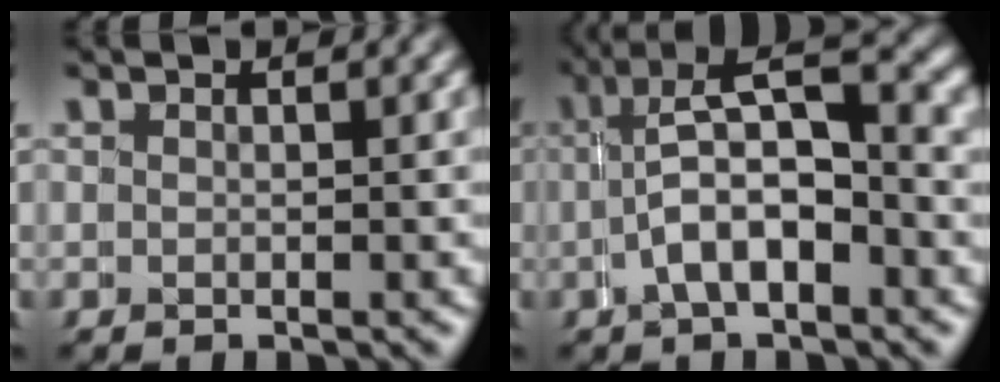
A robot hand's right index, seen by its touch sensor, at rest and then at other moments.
{"total": 5.2, "force": [-0.2, 1.3, 5.1], "torque": [-0.079, 0.013, -0.004]}